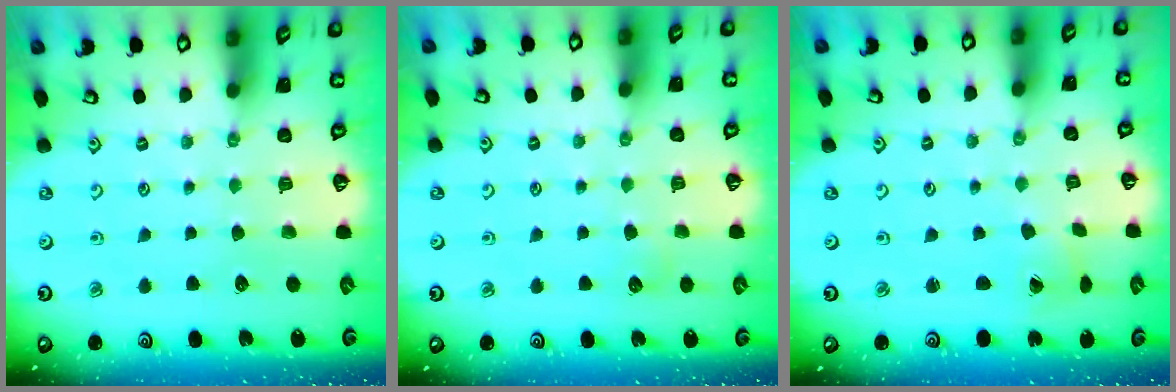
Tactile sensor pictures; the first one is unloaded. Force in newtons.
{"total": 4.9, "press": 4.8, "slide": 0.6}
{"total": 1.7, "press": 1.7, "slide": 0.2}